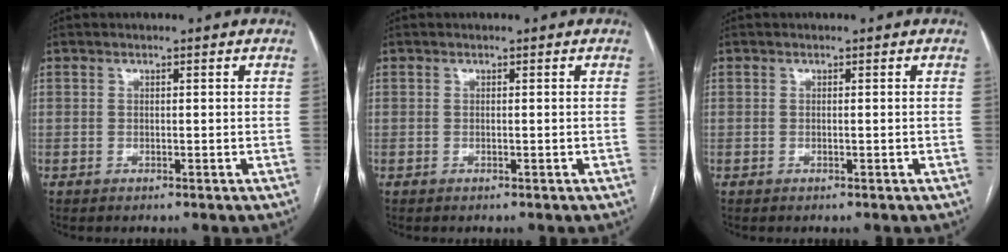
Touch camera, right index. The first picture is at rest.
{"total": 0.0}
{"total": 0.0}